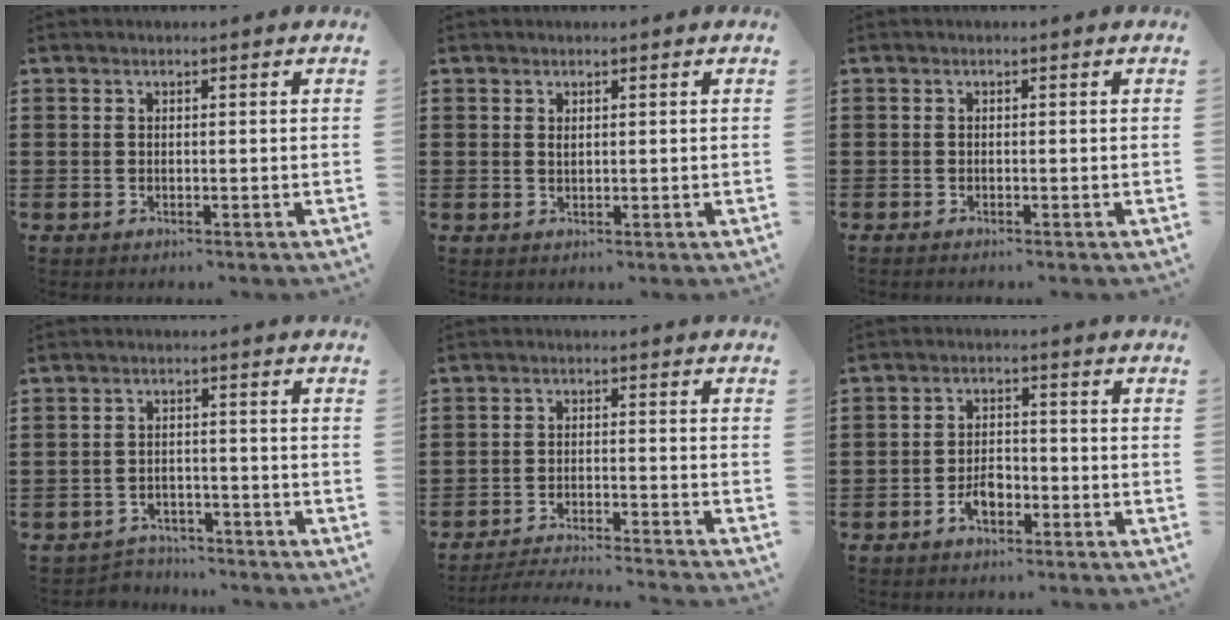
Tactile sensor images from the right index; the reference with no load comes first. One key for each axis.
{"total": 0.7, "fx": 0.3, "fy": 0.4, "fz": 0.5, "tx": -0.011, "ty": 0.002, "tz": 0.006}
{"total": 0.6, "fx": -0.6, "fy": -0.1, "fz": 0.1, "tx": -0.003, "ty": -0.004, "tz": -0.011}
{"total": 2.8, "fx": -2.8, "fy": 0.5, "fz": -0.2, "tx": -0.006, "ty": -0.002, "tz": -0.059}
{"total": 3.7, "fx": -3.7, "fy": -0.4, "fz": 0.7, "tx": -0.022, "ty": -0.009, "tz": -0.078}
{"total": 3.5, "fx": -2.0, "fy": 1.7, "fz": 2.3, "tx": -0.049, "ty": 0.001, "tz": -0.039}